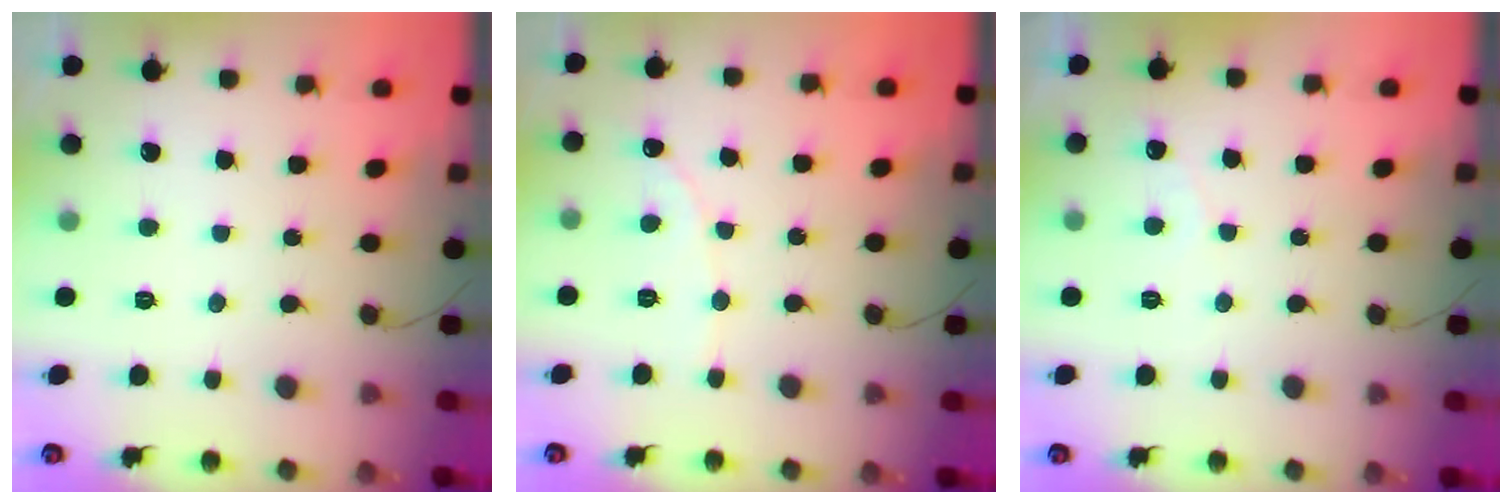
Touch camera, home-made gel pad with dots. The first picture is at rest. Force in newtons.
{"total": 1.8, "press": 1.8, "slide": 0.1}
{"total": 2.2, "press": 2.2, "slide": 0.0}